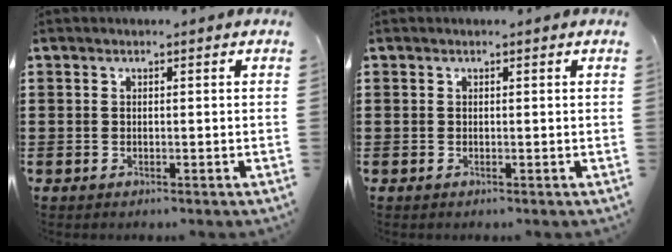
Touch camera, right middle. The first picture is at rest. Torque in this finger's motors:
{"motor_torque": [0.25, -0.33, 0.03, 0.02]}